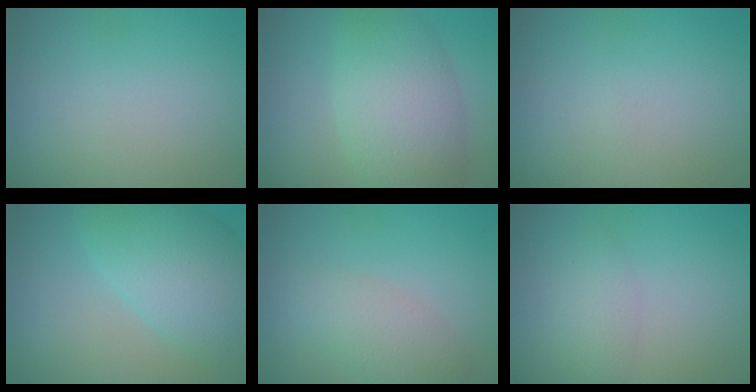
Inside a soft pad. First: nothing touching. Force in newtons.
{"total": 7.0, "press": 7.0, "slide": 0.2}
{"total": 0.0}
{"total": 5.5, "press": 5.5, "slide": 0.4}
{"total": 3.0, "press": 3.0, "slide": 0.1}
{"total": 1.8, "press": 1.8, "slide": 0.0}